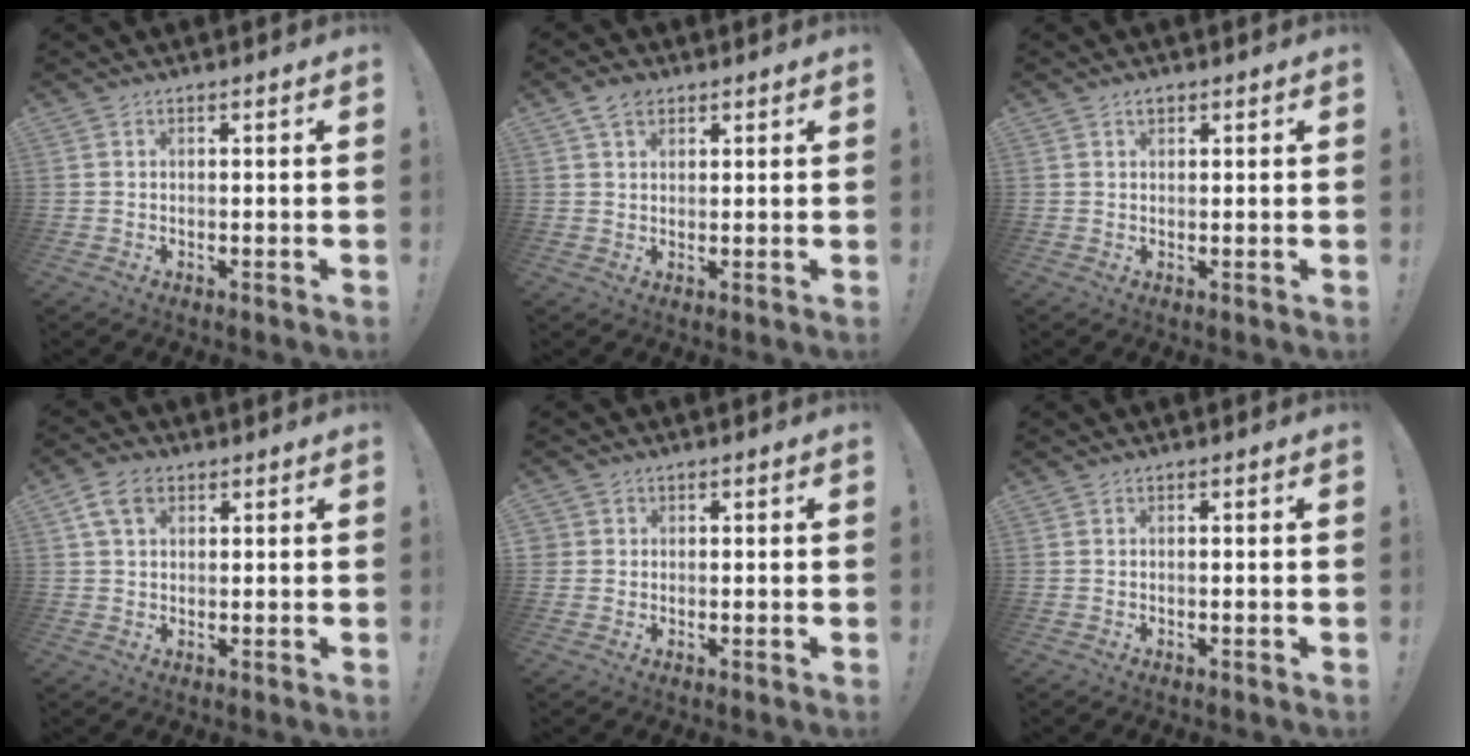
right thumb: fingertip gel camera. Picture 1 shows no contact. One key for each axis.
{"total": 4.6, "fx": 2.5, "fy": 3.0, "fz": 2.3, "tx": -0.040, "ty": 0.000, "tz": 0.048}
{"total": 1.5, "fx": 1.0, "fy": 0.9, "fz": 0.8, "tx": -0.016, "ty": 0.002, "tz": 0.017}
{"total": 7.0, "fx": 2.8, "fy": 4.6, "fz": 4.4, "tx": -0.079, "ty": 0.005, "tz": 0.057}
{"total": 1.9, "fx": 0.3, "fy": 1.9, "fz": 0.1, "tx": -0.001, "ty": 0.004, "tz": 0.006}
{"total": 0.5, "fx": -0.4, "fy": -0.1, "fz": 0.3, "tx": -0.005, "ty": 0.000, "tz": -0.009}